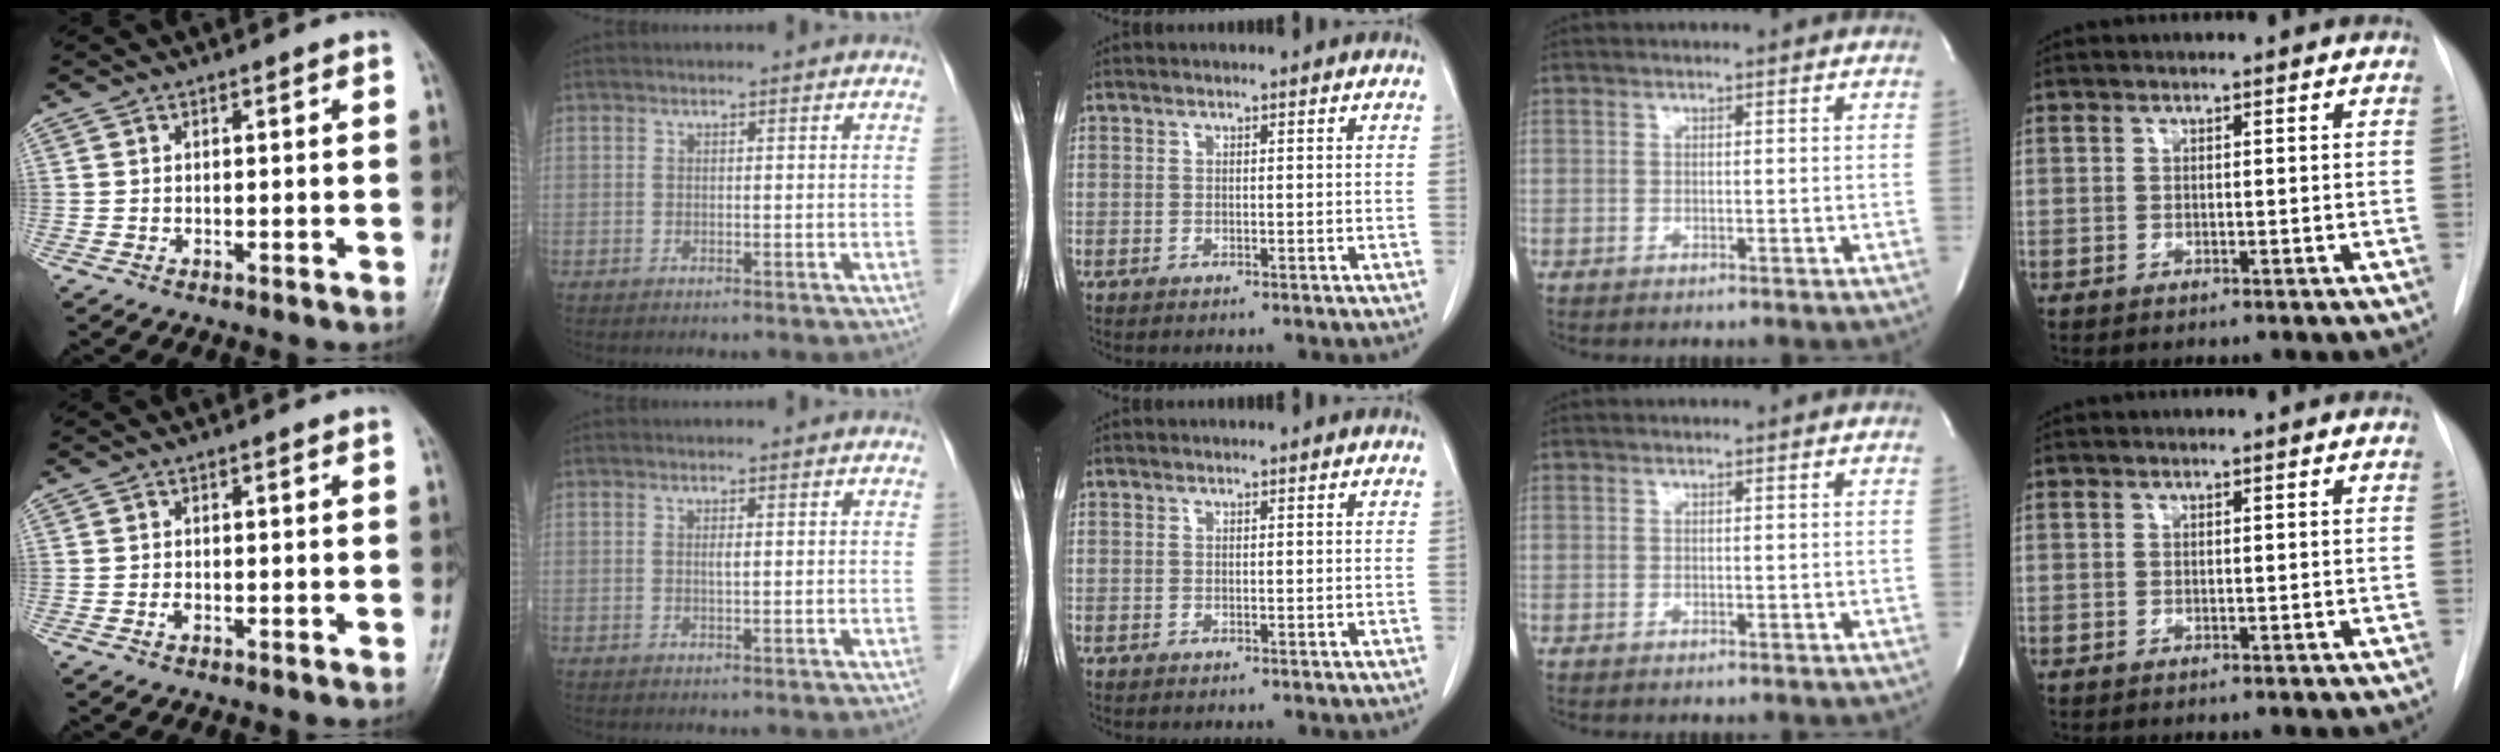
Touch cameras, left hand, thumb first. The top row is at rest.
{"thumb": {"total": 0.9, "force": [-0.3, 0.5, 0.6], "torque": [-0.013, 0.001, -0.007]}, "index": {"total": 0.7, "force": [0.2, 0.1, 0.7], "torque": [-0.015, -0.001, 0.003]}}